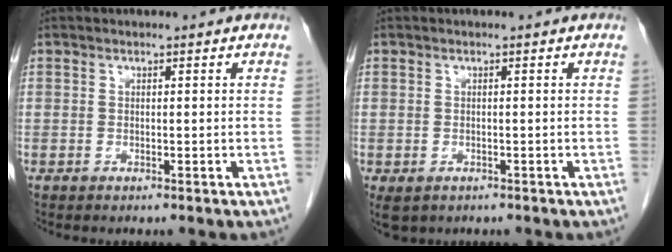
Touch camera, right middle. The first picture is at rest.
{"total": 2.7, "force": [-1.5, 2.0, 1.2], "torque": [-0.017, -0.004, -0.015]}